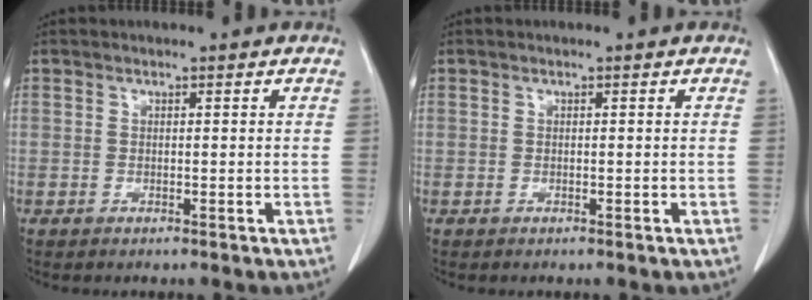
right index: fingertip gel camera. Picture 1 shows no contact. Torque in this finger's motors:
{"motor_torque": [0.01, 0.00, 0.02, 0.00]}